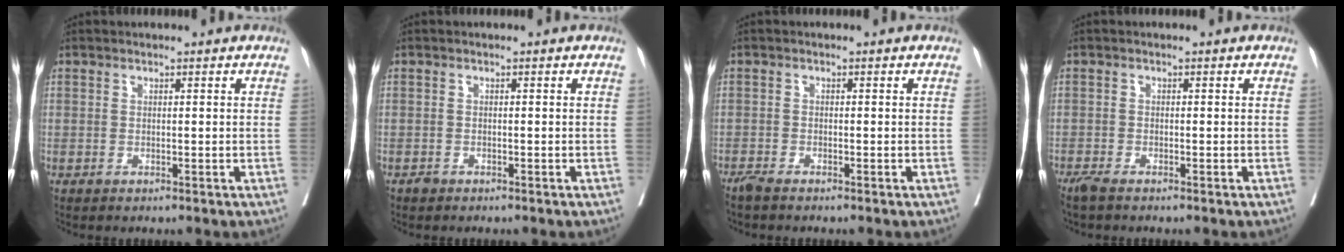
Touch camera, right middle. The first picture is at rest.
{"total": 0.6, "force": [-0.5, 0.3, 0.0], "torque": [0.000, 0.002, -0.011]}
{"total": 1.5, "force": [-1.4, 0.0, 0.6], "torque": [-0.017, -0.004, -0.030]}
{"total": 2.8, "force": [-2.3, 0.3, 1.6], "torque": [-0.033, -0.009, -0.045]}